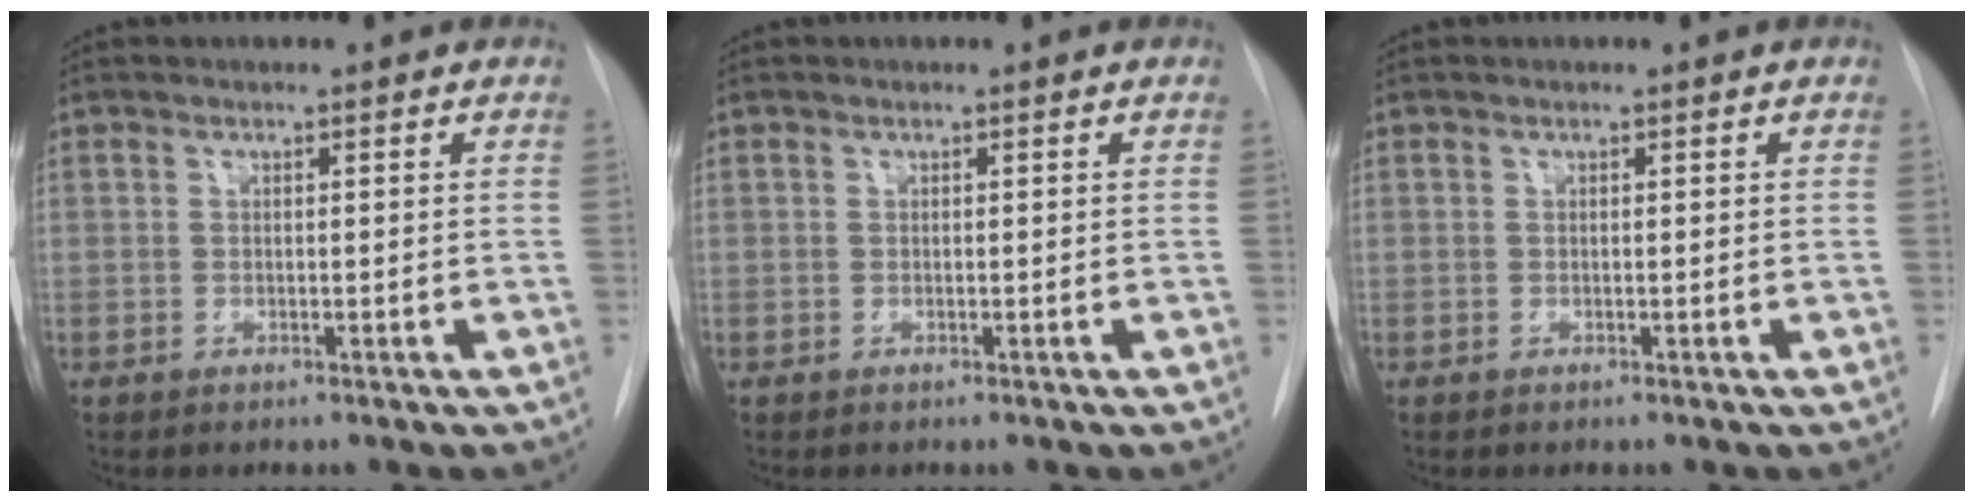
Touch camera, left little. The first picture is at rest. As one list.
[{"total": 0.0}, {"total": 0.0}]